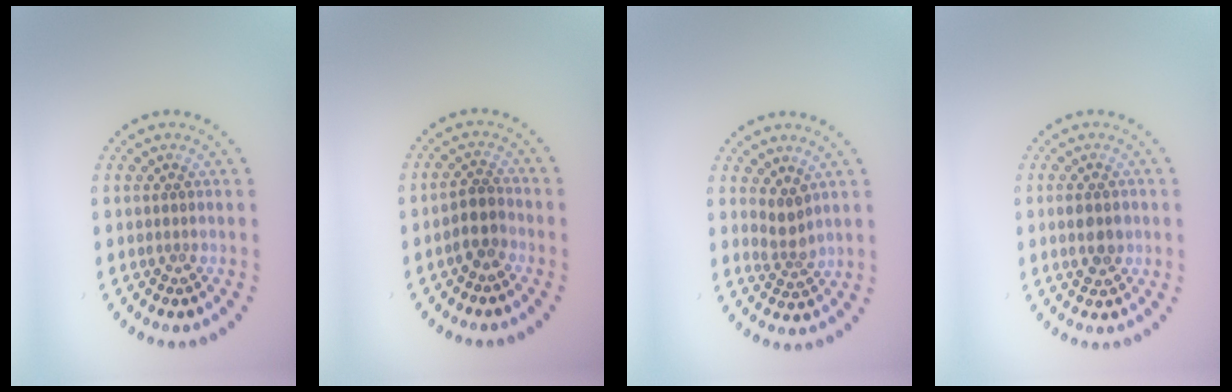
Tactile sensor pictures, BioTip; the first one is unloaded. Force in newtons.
{"total": 2.3, "press": 2.0, "slide": 1.2}
{"total": 2.1, "press": 1.6, "slide": 1.4}
{"total": 2.8, "press": 2.7, "slide": 0.2}